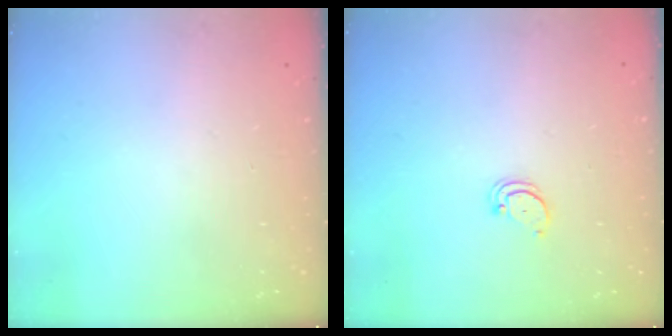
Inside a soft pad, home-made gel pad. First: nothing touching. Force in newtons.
{"total": 2.5, "press": 2.5, "slide": 0.3}